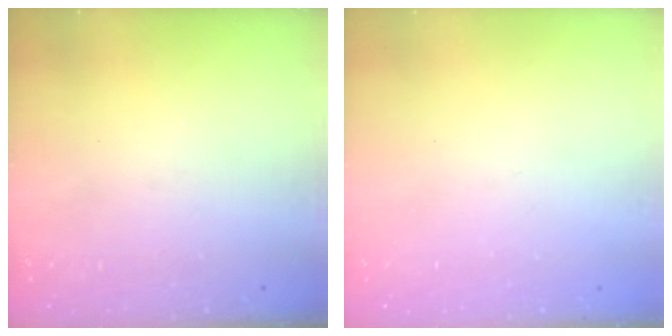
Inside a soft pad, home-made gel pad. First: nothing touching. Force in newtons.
{"total": 0.0}